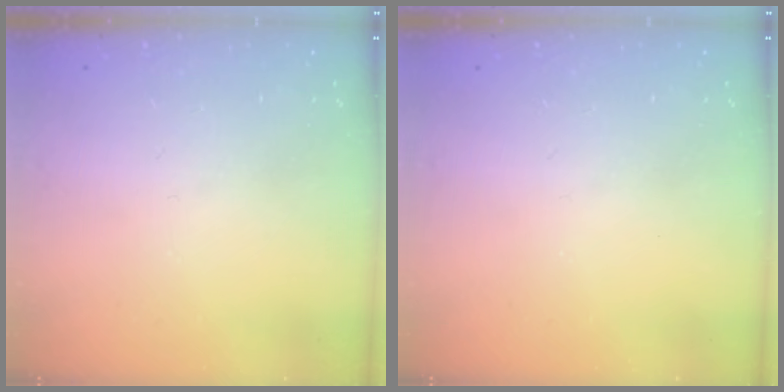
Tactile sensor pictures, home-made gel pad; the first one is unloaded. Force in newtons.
{"total": 0.0}